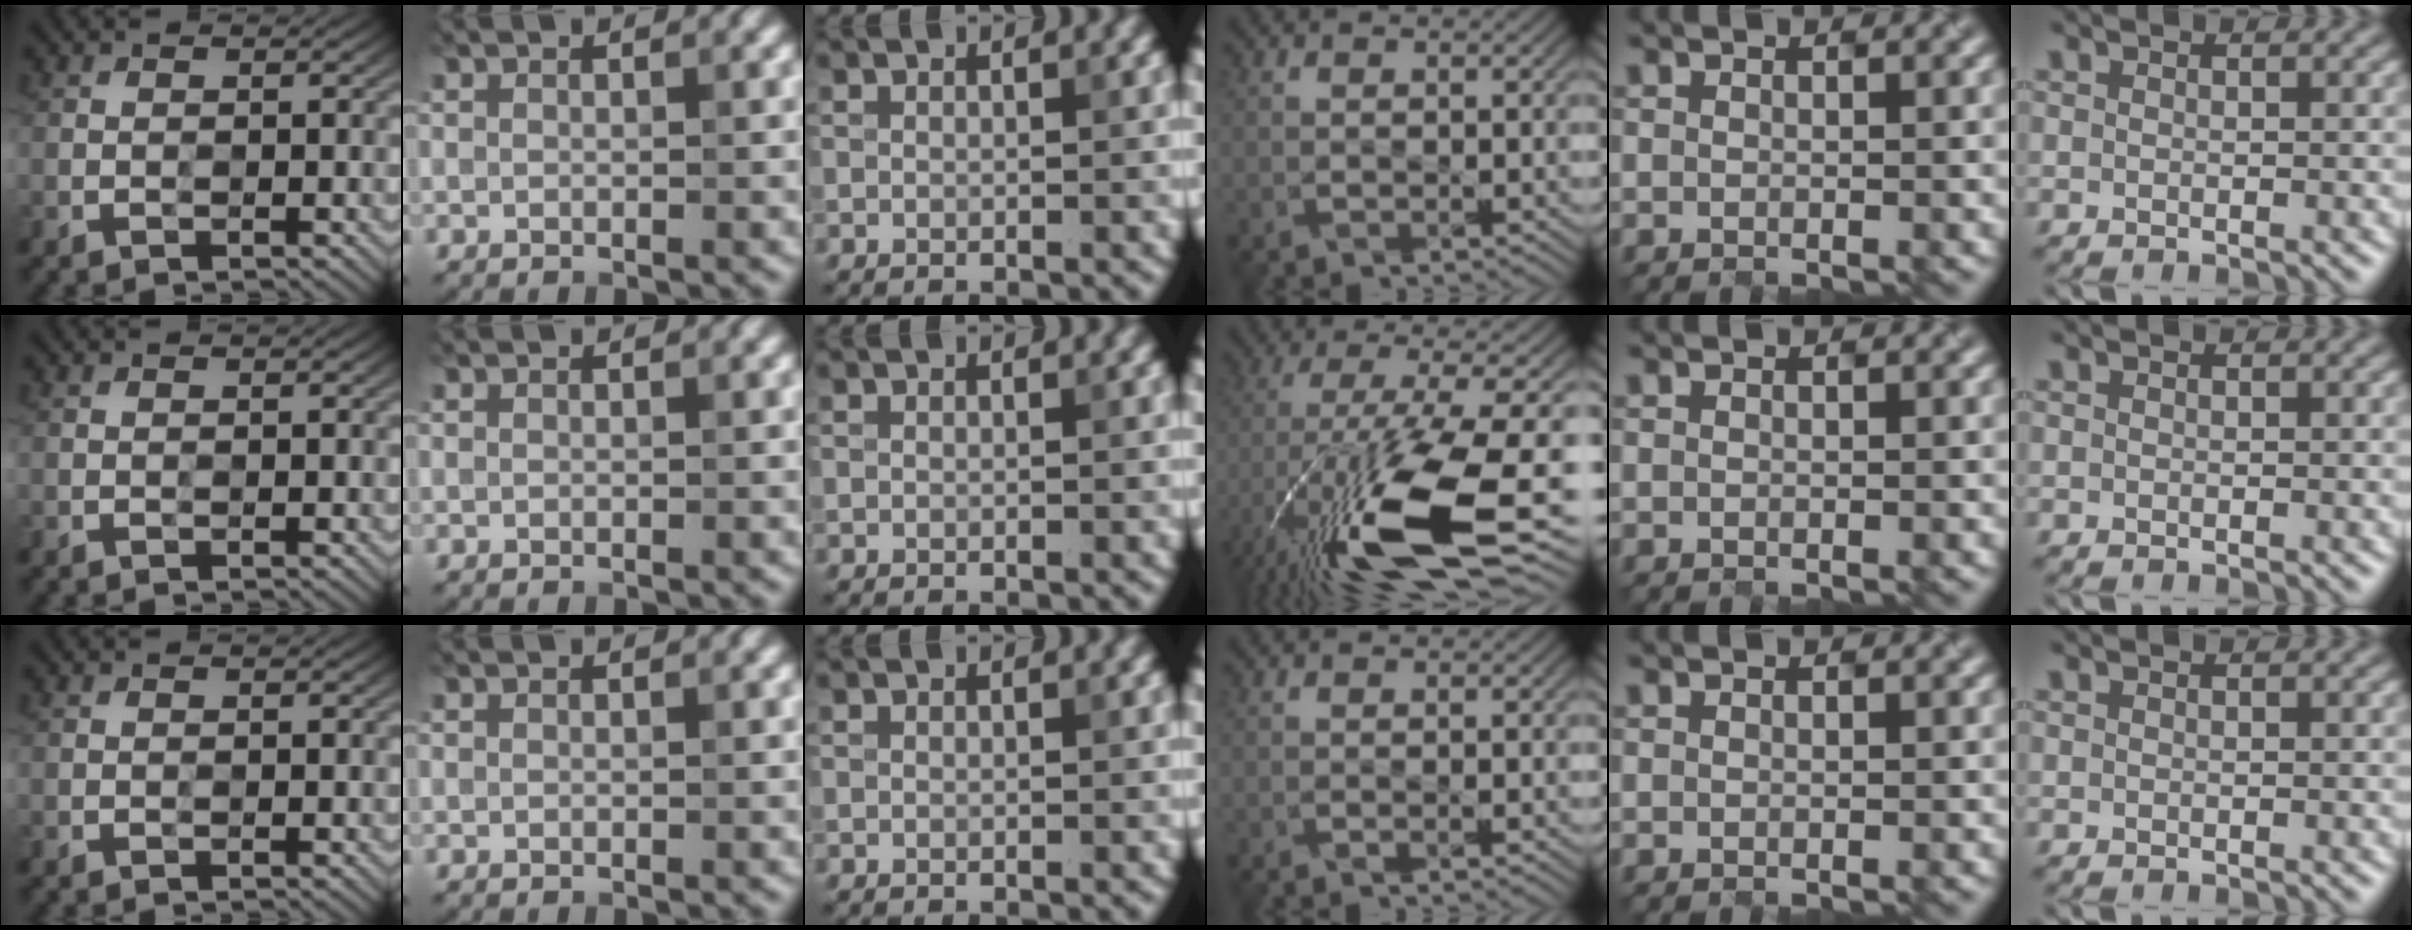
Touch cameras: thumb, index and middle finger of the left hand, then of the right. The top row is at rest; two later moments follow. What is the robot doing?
{"motion": "open", "object": "sandwich press"}